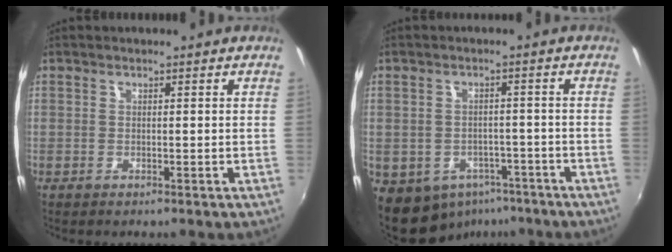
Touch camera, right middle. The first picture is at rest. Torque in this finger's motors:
{"motor_torque": [1.04, -1.10, 0.15, 0.08]}